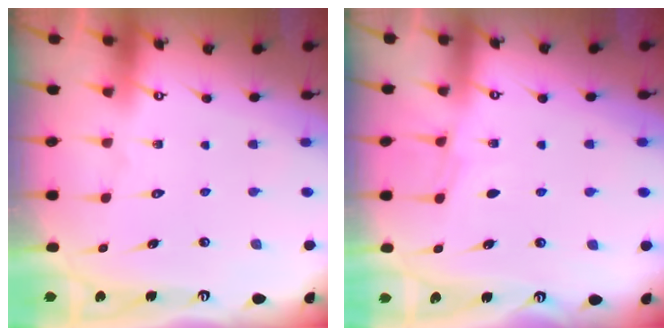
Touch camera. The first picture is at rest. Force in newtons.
{"total": 3.4, "press": 3.4, "slide": 0.5}